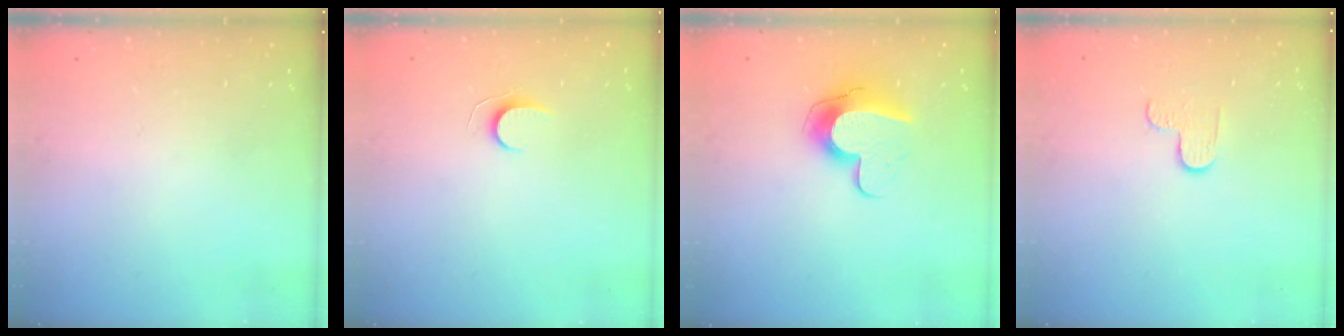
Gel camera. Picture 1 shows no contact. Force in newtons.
{"total": 5.4, "press": 5.4, "slide": 0.5}
{"total": 10.9, "press": 10.9, "slide": 1.1}
{"total": 2.9, "press": 2.9, "slide": 0.3}